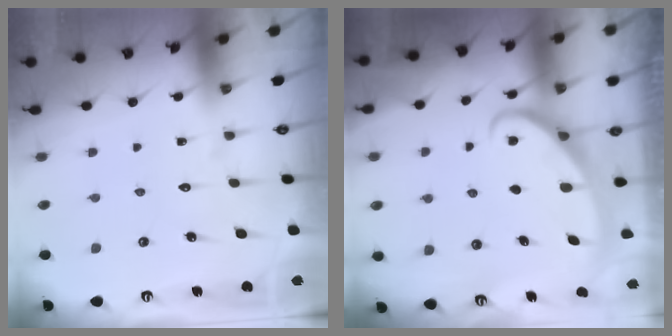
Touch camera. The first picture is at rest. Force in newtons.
{"total": 2.9, "press": 2.9, "slide": 0.3}